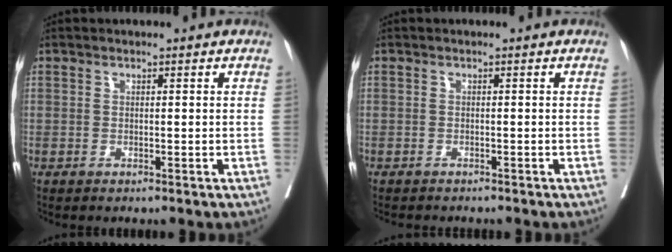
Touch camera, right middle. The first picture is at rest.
{"total": 3.9, "force": [-3.5, 0.7, 1.5], "torque": [-0.023, -0.006, -0.043]}